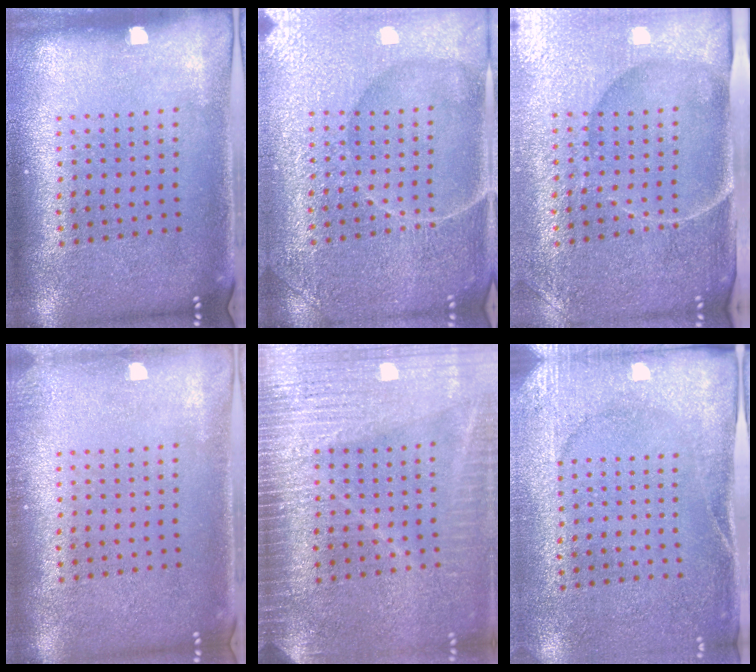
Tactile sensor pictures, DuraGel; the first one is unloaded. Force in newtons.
{"total": 4.3, "press": 4.2, "slide": 0.5}
{"total": 4.6, "press": 4.1, "slide": 2.2}
{"total": 0.8, "press": 0.8, "slide": 0.1}
{"total": 3.8, "press": 3.3, "slide": 1.9}
{"total": 2.7, "press": 2.3, "slide": 1.3}